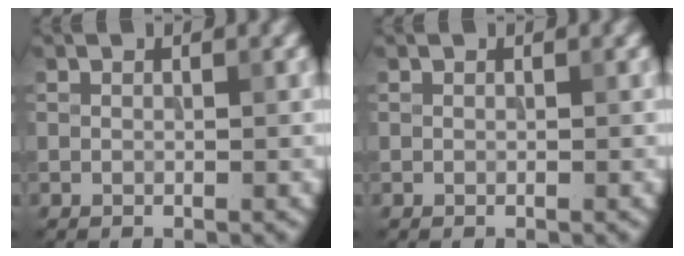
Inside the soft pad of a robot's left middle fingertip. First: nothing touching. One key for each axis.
{"total": 0.0}